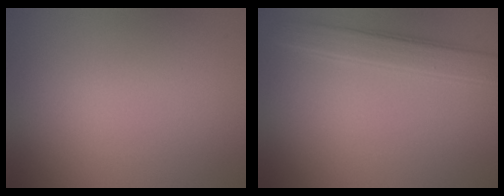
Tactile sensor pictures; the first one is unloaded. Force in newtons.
{"total": 2.4, "press": 2.4, "slide": 0.2}